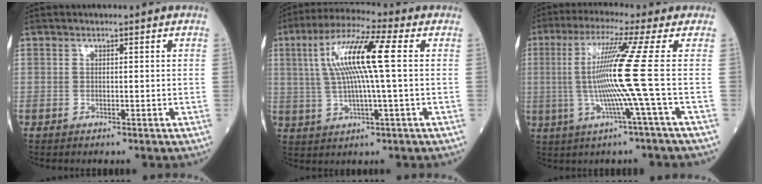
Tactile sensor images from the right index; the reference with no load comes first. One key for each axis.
{"total": 12.1, "fx": 2.1, "fy": 0.3, "fz": 11.9, "tx": -0.237, "ty": 0.019, "tz": 0.035}
{"total": 10.8, "fx": -0.6, "fy": -3.2, "fz": 10.4, "tx": -0.203, "ty": -0.003, "tz": -0.006}